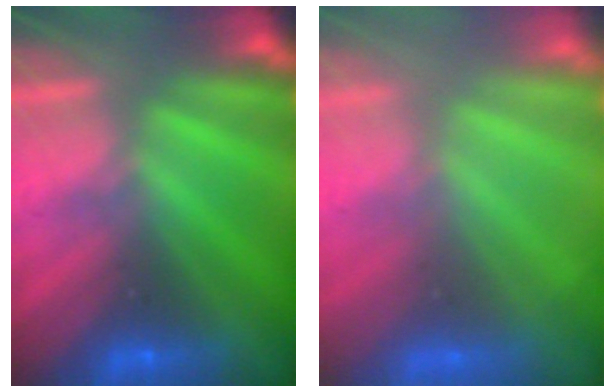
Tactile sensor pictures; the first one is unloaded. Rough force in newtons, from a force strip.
{"total": 5.6}